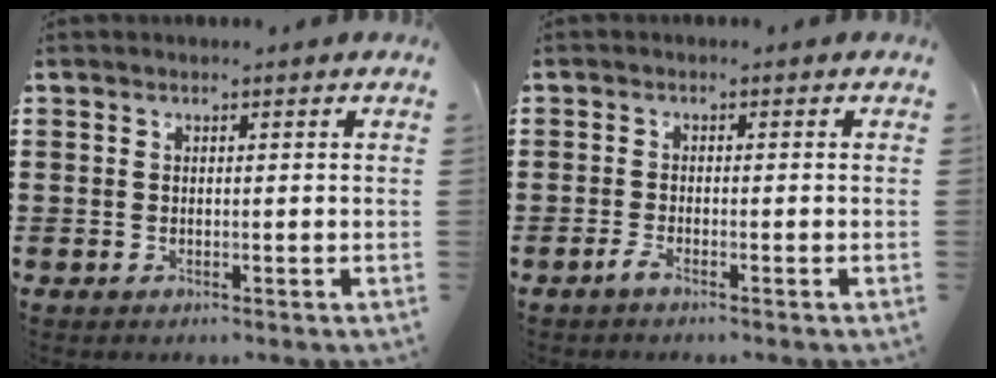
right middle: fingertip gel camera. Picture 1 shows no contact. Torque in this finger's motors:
{"motor_torque": [0.97, 0.66, 0.14, 0.03]}